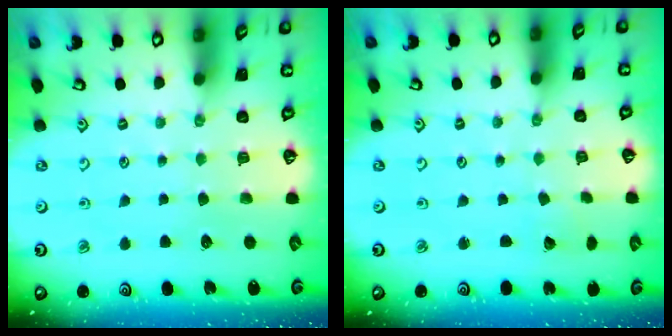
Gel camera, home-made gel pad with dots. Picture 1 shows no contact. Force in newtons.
{"total": 1.1, "press": 1.1, "slide": 0.1}